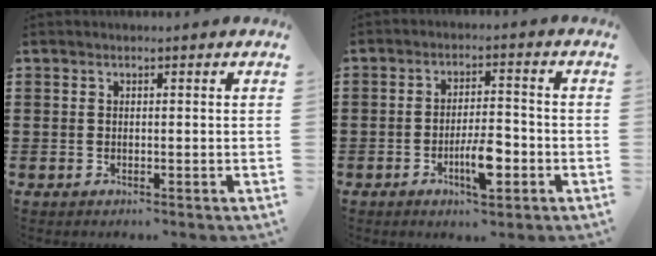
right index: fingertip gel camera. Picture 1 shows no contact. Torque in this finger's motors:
{"motor_torque": [0.15, 0.11, 0.26, 0.09]}